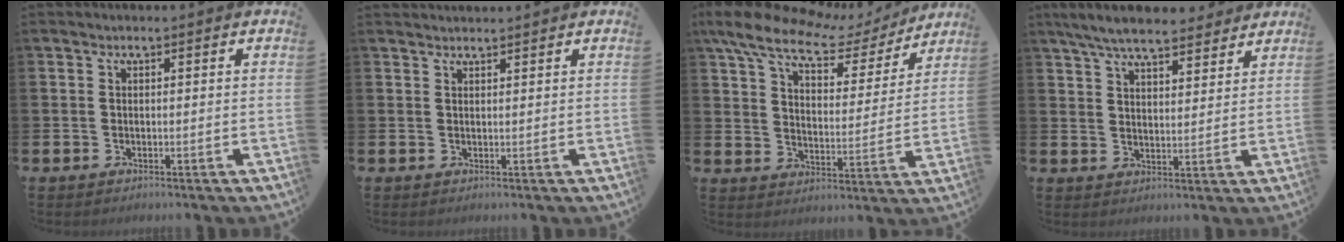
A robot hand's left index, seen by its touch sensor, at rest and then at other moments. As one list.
[{"total": 1.2, "force": [1.1, -0.1, 0.1], "torque": [0.003, -0.005, 0.021]}, {"total": 10.2, "force": [7.9, 4.0, 5.0], "torque": [-0.116, -0.047, 0.132]}, {"total": 7.0, "force": [6.6, 1.3, 2.2], "torque": [-0.045, -0.031, 0.116]}]